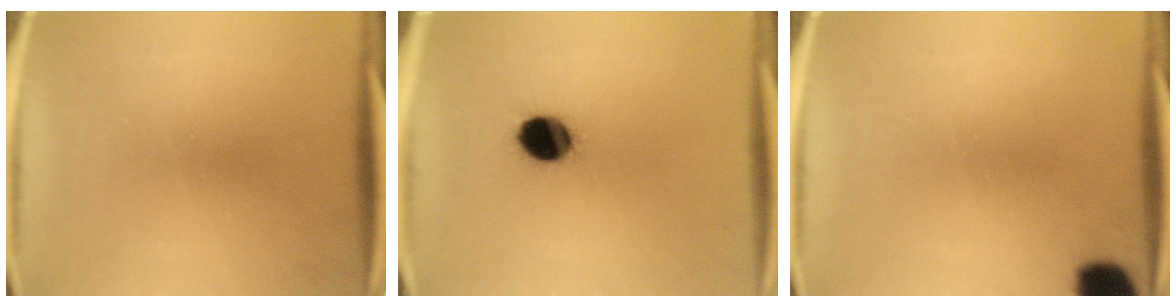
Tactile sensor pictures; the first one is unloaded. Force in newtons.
{"total": 9.3}
{"total": 7.2}